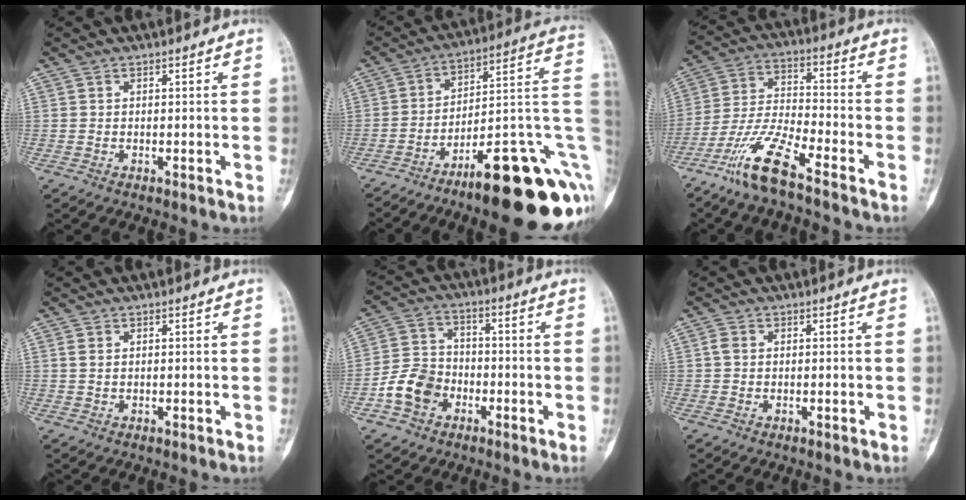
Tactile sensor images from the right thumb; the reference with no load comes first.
{"total": 23.6, "force": [-9.9, 6.2, 20.6], "torque": [-0.202, 0.086, -0.135]}
{"total": 11.4, "force": [-8.1, 1.6, 7.8], "torque": [-0.174, 0.039, -0.165]}
{"total": 1.2, "force": [0.4, 0.7, 0.8], "torque": [-0.017, 0.002, 0.010]}
{"total": 8.8, "force": [-3.6, 6.9, 4.2], "torque": [-0.064, 0.029, -0.070]}
{"total": 4.9, "force": [-0.1, 4.3, 2.4], "torque": [-0.034, 0.013, -0.013]}